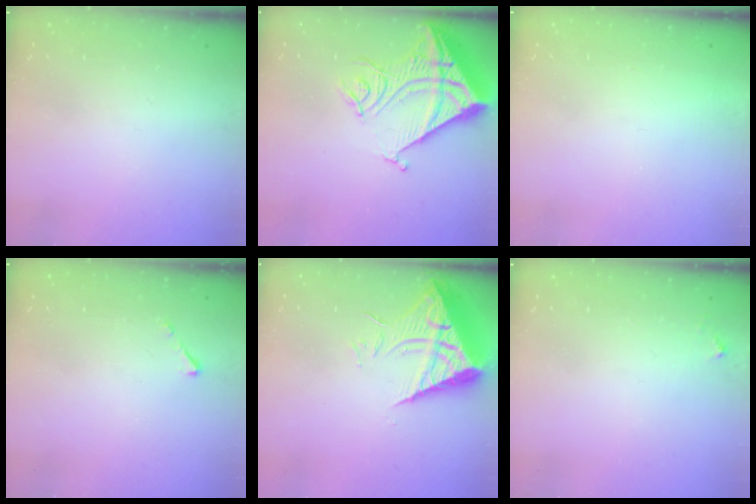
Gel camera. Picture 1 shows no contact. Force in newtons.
{"total": 16.8, "press": 16.6, "slide": 2.1}
{"total": 3.6, "press": 3.6, "slide": 0.1}
{"total": 2.5, "press": 2.5, "slide": 0.3}
{"total": 9.7, "press": 9.6, "slide": 0.8}
{"total": 2.8, "press": 2.8, "slide": 0.2}